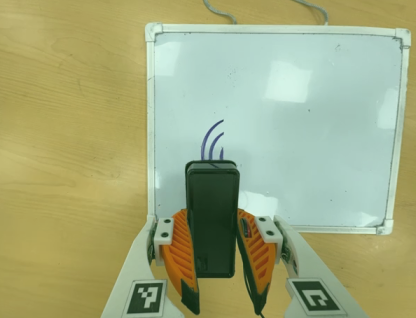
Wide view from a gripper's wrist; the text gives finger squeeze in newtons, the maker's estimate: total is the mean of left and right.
{"total": 8.8, "left": 6.5, "right": 11.1}